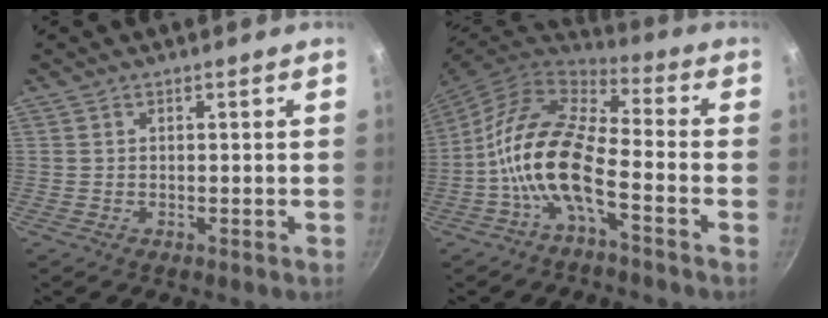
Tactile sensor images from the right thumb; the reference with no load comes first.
{"total": 14.2, "force": [-4.6, 5.7, 12.1], "torque": [-0.231, 0.043, -0.106]}